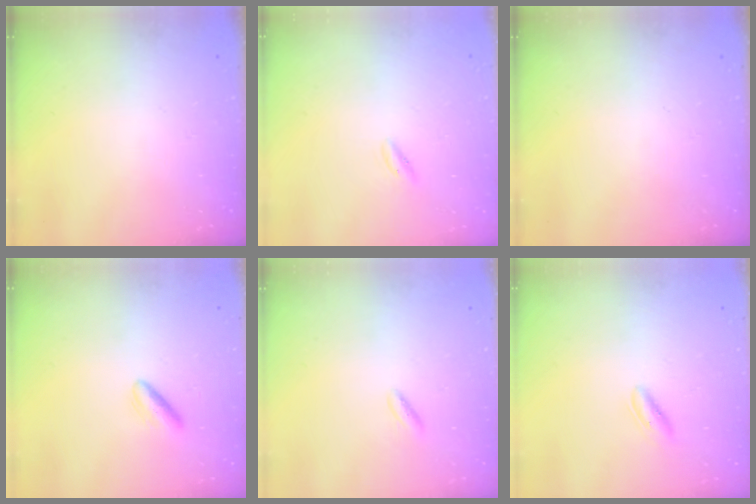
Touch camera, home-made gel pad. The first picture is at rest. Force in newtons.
{"total": 0.0}
{"total": 0.0}
{"total": 3.8, "press": 3.5, "slide": 1.5}
{"total": 1.9, "press": 1.7, "slide": 0.8}
{"total": 1.9, "press": 1.8, "slide": 0.6}